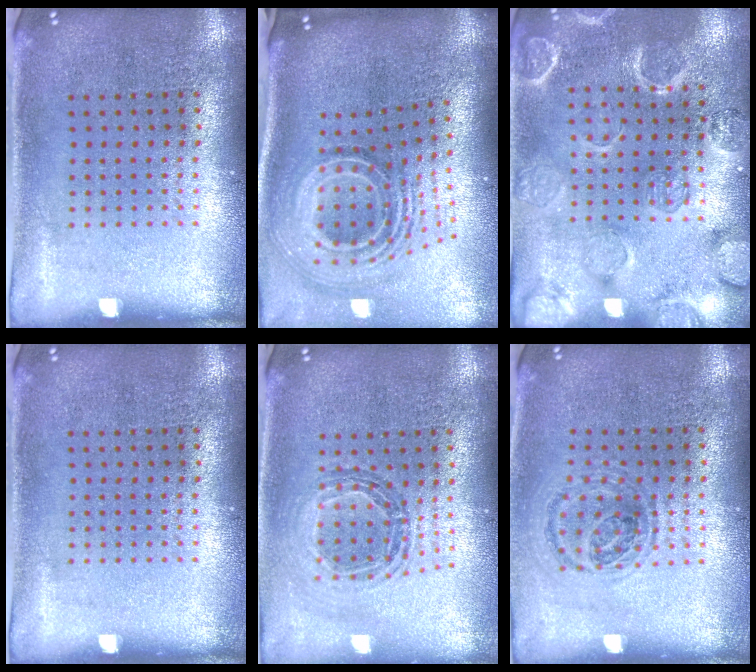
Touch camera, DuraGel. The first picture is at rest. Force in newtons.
{"total": 2.6, "press": 1.7, "slide": 2.0}
{"total": 2.4, "press": 2.4, "slide": 0.4}
{"total": 0.0}
{"total": 0.8, "press": 0.8, "slide": 0.1}
{"total": 1.0, "press": 1.0, "slide": 0.2}